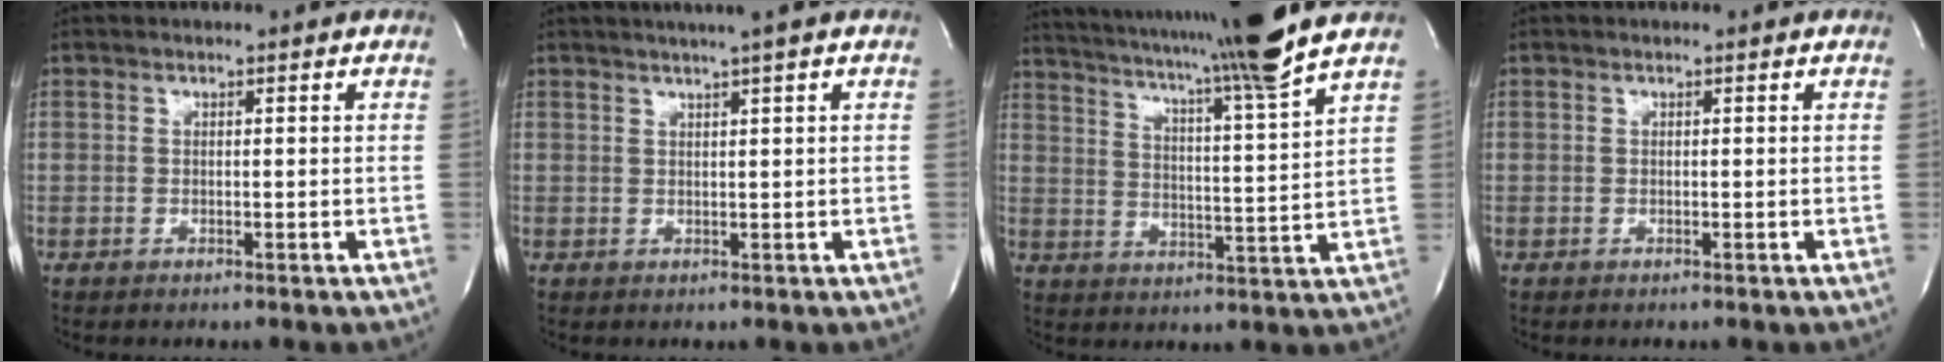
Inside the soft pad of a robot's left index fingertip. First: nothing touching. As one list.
[{"total": 3.6, "force": [2.6, -0.9, 2.3], "torque": [-0.036, 0.007, 0.042]}, {"total": 18.3, "force": [15.2, -2.0, 10.0], "torque": [-0.174, -0.036, 0.214]}, {"total": 0.0}]